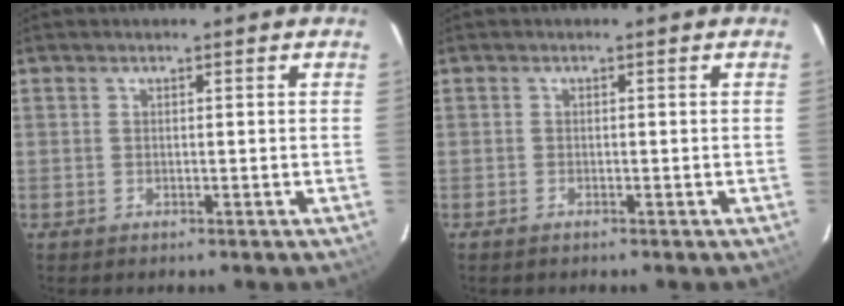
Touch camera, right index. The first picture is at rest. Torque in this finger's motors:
{"motor_torque": [-0.04, 0.01, -0.01, 0.01]}